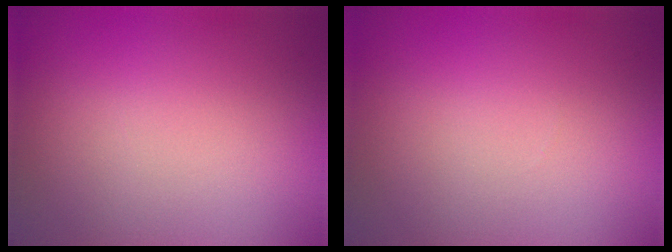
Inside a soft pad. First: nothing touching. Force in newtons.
{"total": 0.0}